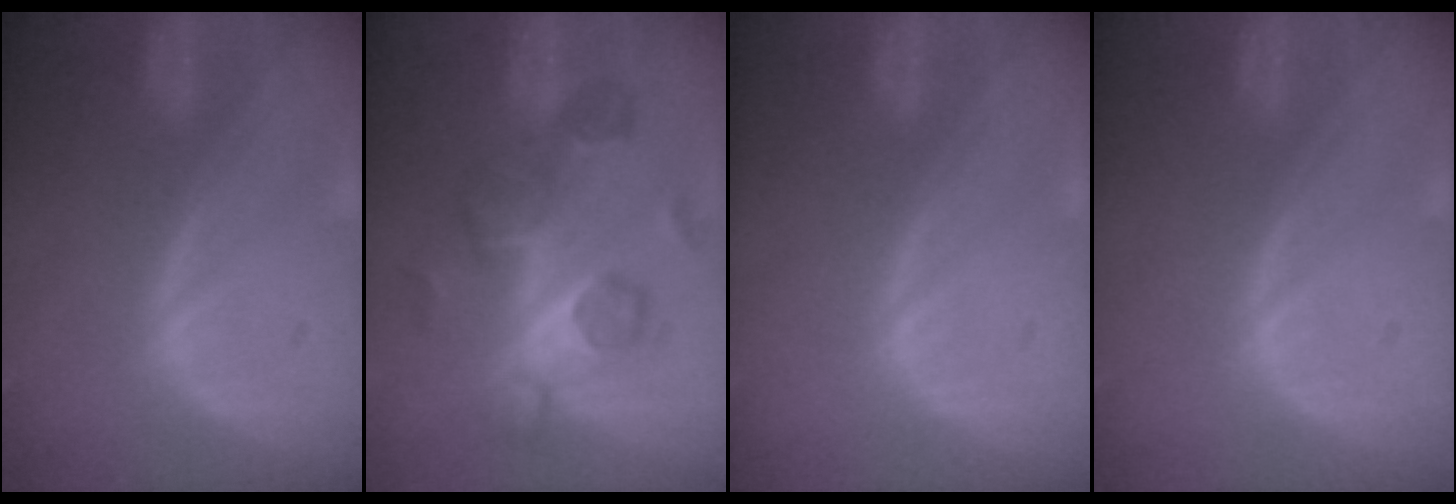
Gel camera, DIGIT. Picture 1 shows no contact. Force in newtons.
{"total": 8.3, "press": 8.1, "slide": 1.8}
{"total": 0.0}
{"total": 0.0}